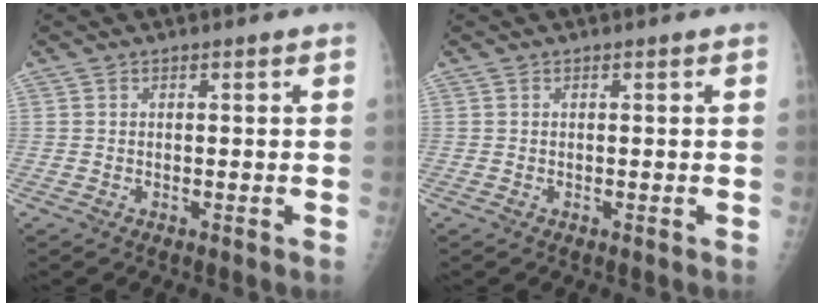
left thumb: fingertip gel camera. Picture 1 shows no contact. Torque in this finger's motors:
{"motor_torque": [0.00, 0.00, 0.00, 0.00, 0.00]}